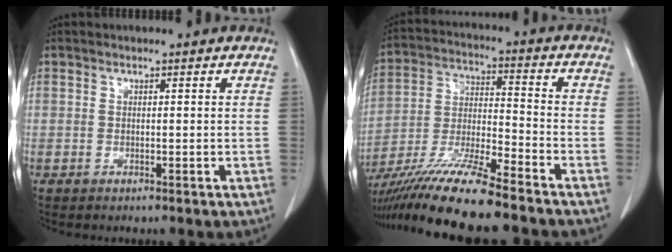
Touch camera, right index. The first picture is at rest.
{"total": 15.8, "force": [-12.6, 0.3, 9.5], "torque": [-0.195, -0.026, -0.231]}